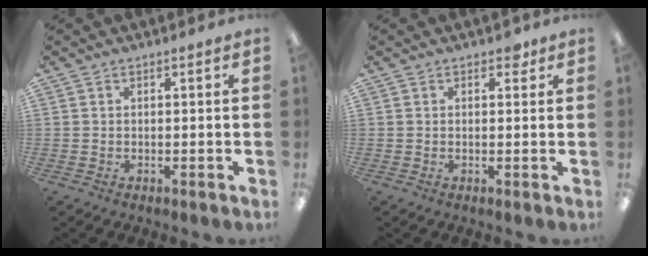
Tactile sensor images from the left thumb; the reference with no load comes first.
{"total": 2.0, "force": [1.2, 1.2, 1.1], "torque": [-0.006, -0.003, 0.017]}